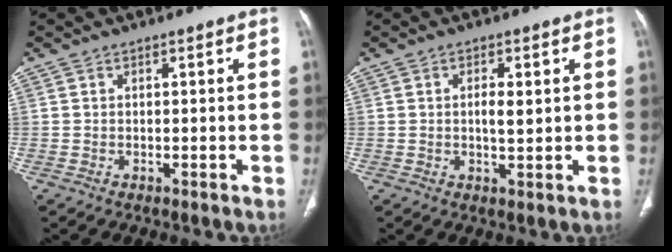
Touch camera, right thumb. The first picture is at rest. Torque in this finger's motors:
{"motor_torque": [0.02, 0.26, 0.10, 0.10, -0.03]}